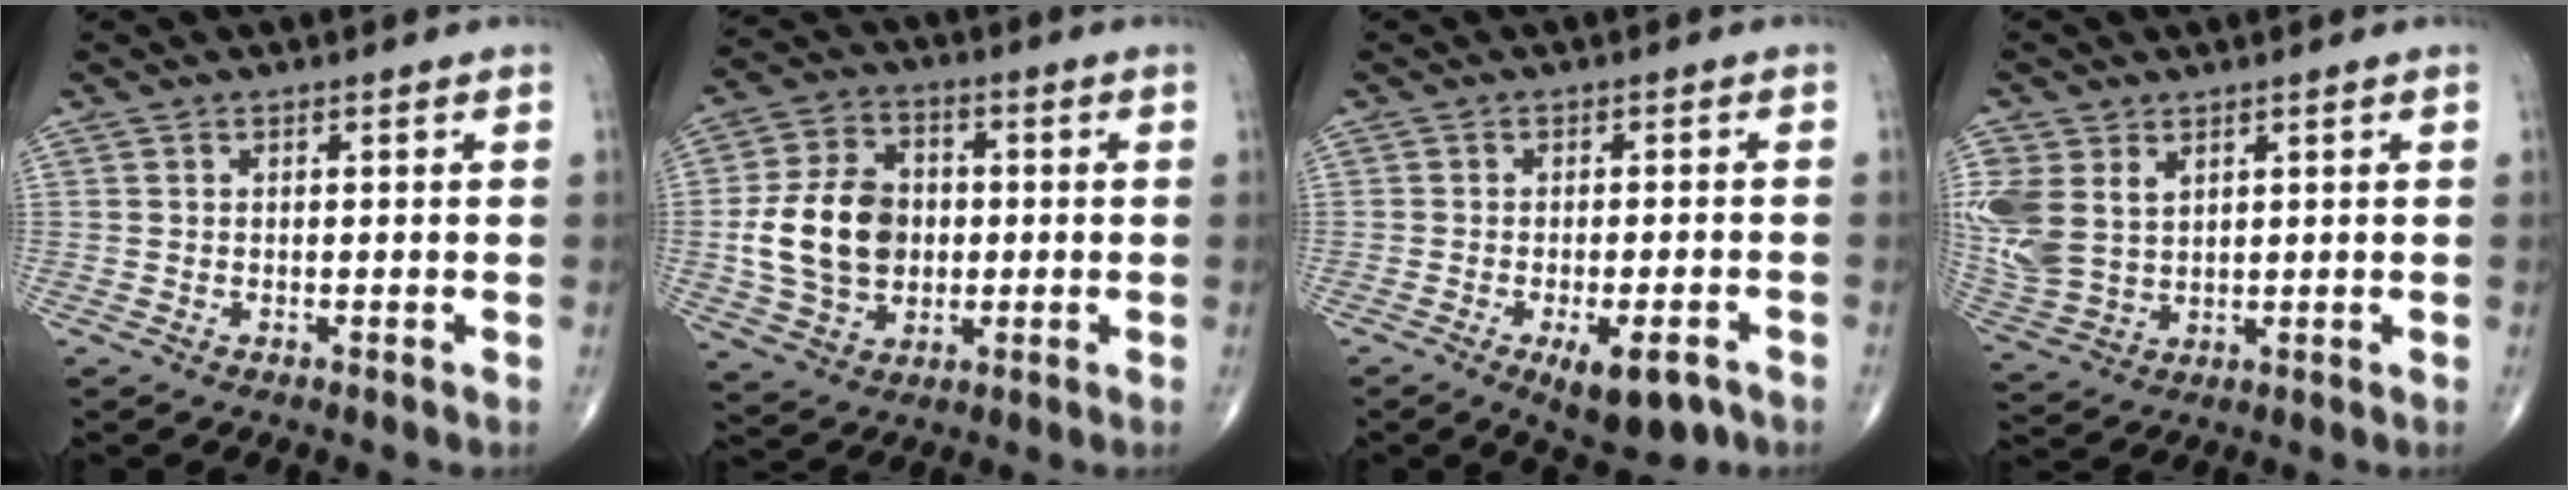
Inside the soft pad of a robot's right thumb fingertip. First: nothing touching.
{"total": 14.9, "force": [-0.3, 11.3, 9.6], "torque": [-0.155, 0.015, -0.002]}
{"total": 8.3, "force": [-4.2, 3.0, 6.4], "torque": [-0.088, 0.006, -0.055]}
{"total": 11.9, "force": [3.5, 8.7, 7.4], "torque": [-0.179, -0.008, 0.085]}